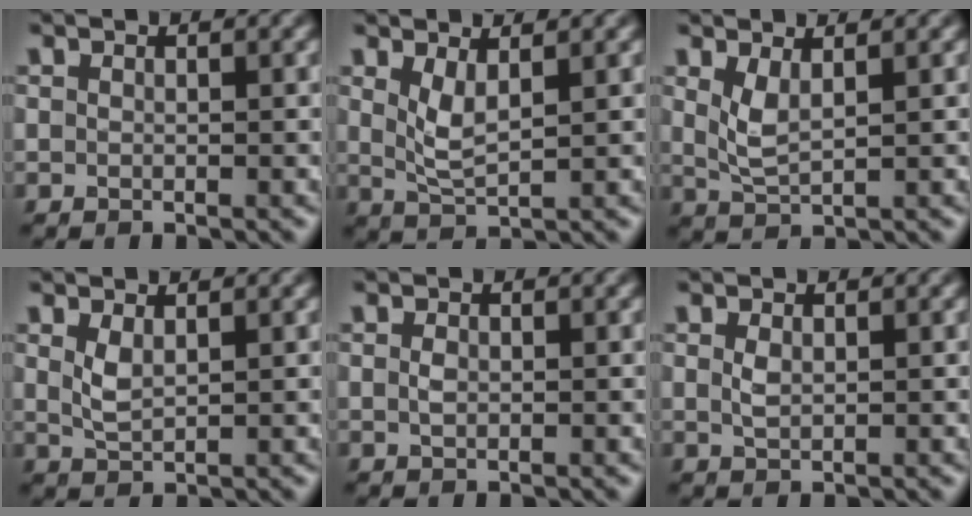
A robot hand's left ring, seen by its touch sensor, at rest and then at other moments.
{"total": 2.4, "force": [1.1, 0.7, 2.0], "torque": [-0.045, -0.008, 0.027]}
{"total": 2.3, "force": [1.0, 0.7, 1.9], "torque": [-0.046, -0.007, 0.026]}
{"total": 1.8, "force": [0.8, 0.7, 1.4], "torque": [-0.036, -0.003, 0.020]}
{"total": 0.8, "force": [0.0, 0.5, 0.6], "torque": [-0.014, -0.001, 0.001]}
{"total": 1.1, "force": [0.3, 0.6, 0.9], "torque": [-0.023, -0.002, 0.009]}